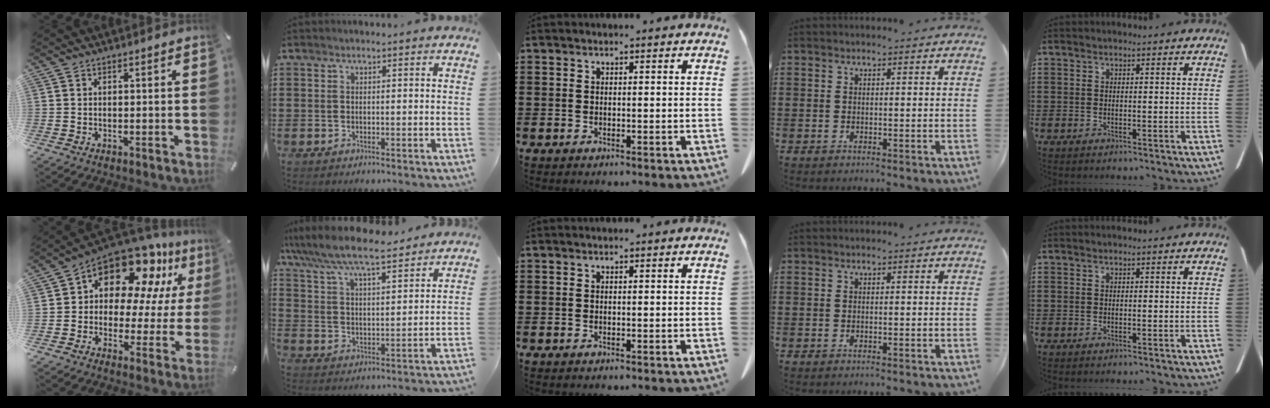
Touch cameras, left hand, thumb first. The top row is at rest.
{"thumb": {"total": 15.3, "force": [10.8, 8.4, 6.9], "torque": [-0.114, -0.092, 0.189]}, "index": {"total": 7.1, "force": [6.5, 0.3, 2.7], "torque": [-0.080, -0.036, 0.111]}}